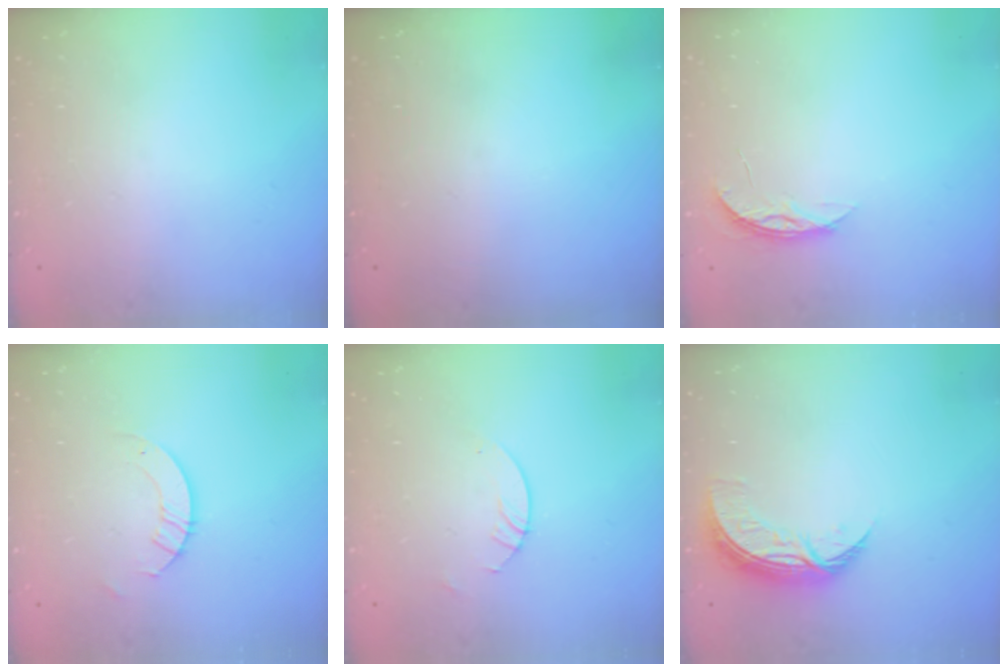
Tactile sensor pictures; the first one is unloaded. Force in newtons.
{"total": 0.0}
{"total": 4.5, "press": 4.5, "slide": 0.4}
{"total": 2.6, "press": 2.6, "slide": 0.2}
{"total": 3.0, "press": 2.9, "slide": 0.3}
{"total": 8.4, "press": 8.4, "slide": 0.4}